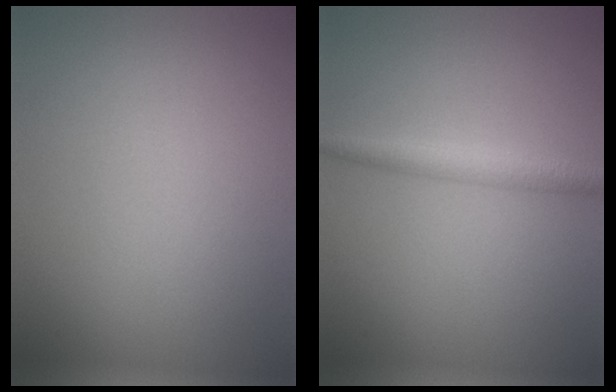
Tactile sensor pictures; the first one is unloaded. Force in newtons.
{"total": 2.3, "press": 2.3, "slide": 0.1}